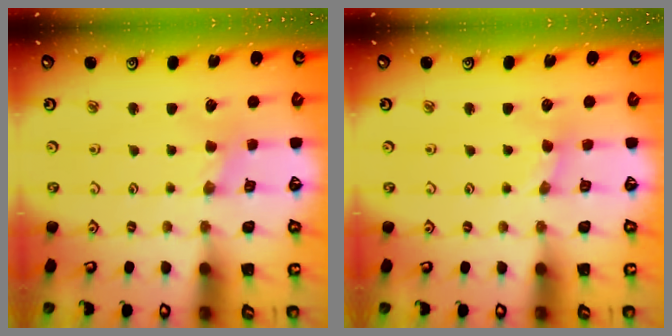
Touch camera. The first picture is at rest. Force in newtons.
{"total": 1.1, "press": 1.1, "slide": 0.3}